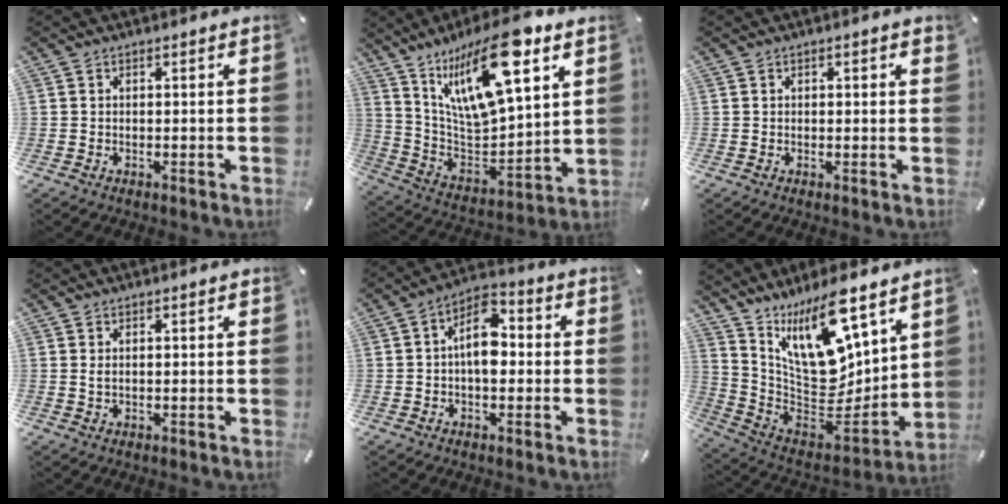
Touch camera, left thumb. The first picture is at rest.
{"total": 21.6, "force": [13.2, 7.7, 15.2], "torque": [-0.287, -0.085, 0.218]}
{"total": 0.9, "force": [0.3, 0.3, 0.8], "torque": [-0.016, 0.002, 0.005]}
{"total": 1.1, "force": [0.2, 0.4, 1.0], "torque": [-0.020, 0.001, 0.003]}
{"total": 9.2, "force": [-0.3, 5.5, 7.4], "torque": [-0.112, 0.008, -0.008]}
{"total": 16.2, "force": [10.1, 7.5, 10.2], "torque": [-0.173, -0.108, 0.179]}